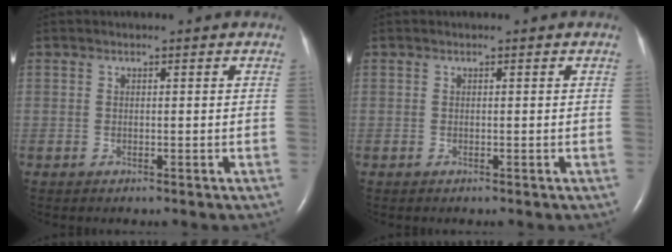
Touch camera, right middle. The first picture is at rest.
{"total": 0.0}